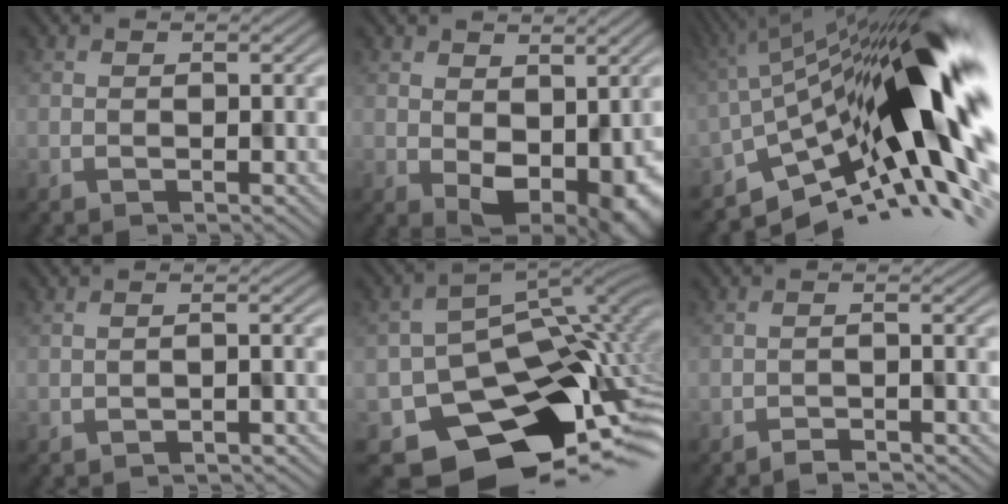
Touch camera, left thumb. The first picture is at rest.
{"total": 8.3, "force": [-1.3, 5.6, 5.9], "torque": [-0.078, -0.047, 0.012]}
{"total": 16.3, "force": [-2.8, 5.9, 14.9], "torque": [-0.205, 0.010, -0.080]}
{"total": 1.3, "force": [-1.1, -0.1, -0.7], "torque": [0.016, 0.006, -0.020]}
{"total": 13.2, "force": [-6.2, 9.7, 6.5], "torque": [-0.100, -0.054, -0.081]}
{"total": 2.0, "force": [-2.0, -0.1, -0.5], "torque": [0.010, 0.006, -0.036]}